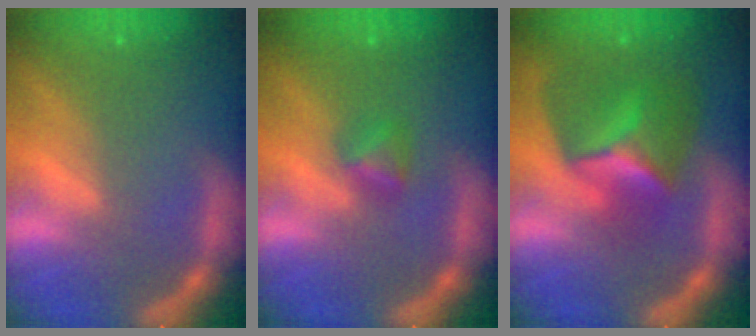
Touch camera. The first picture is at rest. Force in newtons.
{"total": 1.9}
{"total": 6.9}